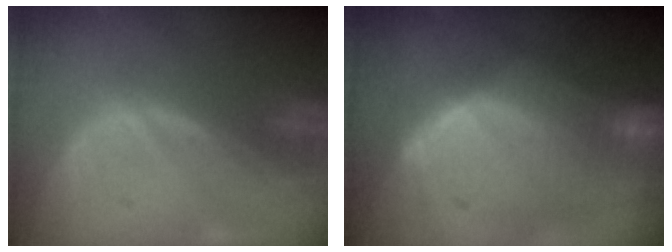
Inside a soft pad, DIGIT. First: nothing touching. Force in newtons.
{"total": 10.2, "press": 9.0, "slide": 4.9}